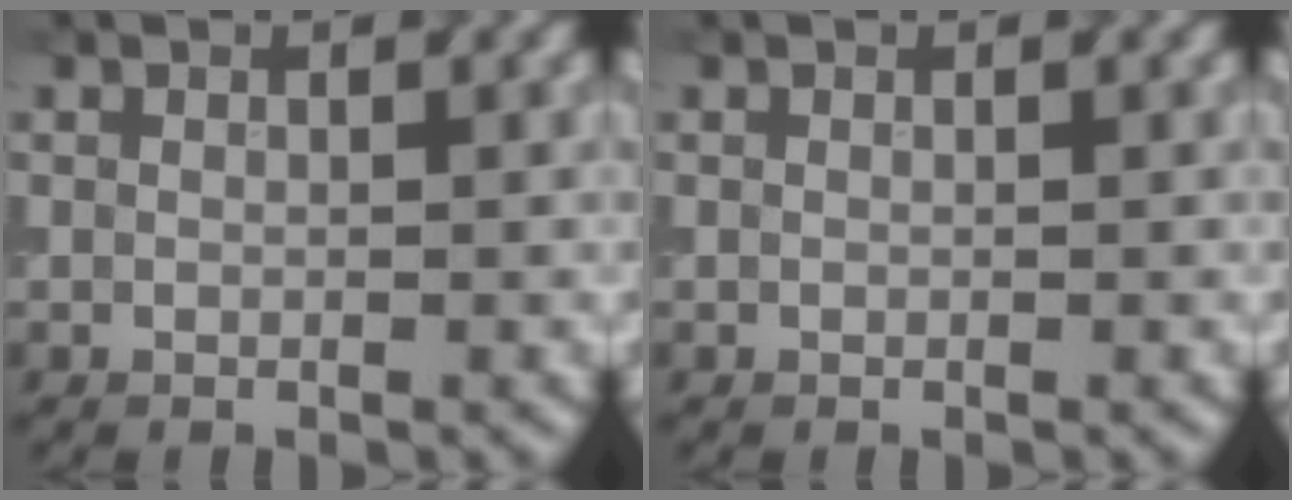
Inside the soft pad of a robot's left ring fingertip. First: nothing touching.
{"total": 0.0}